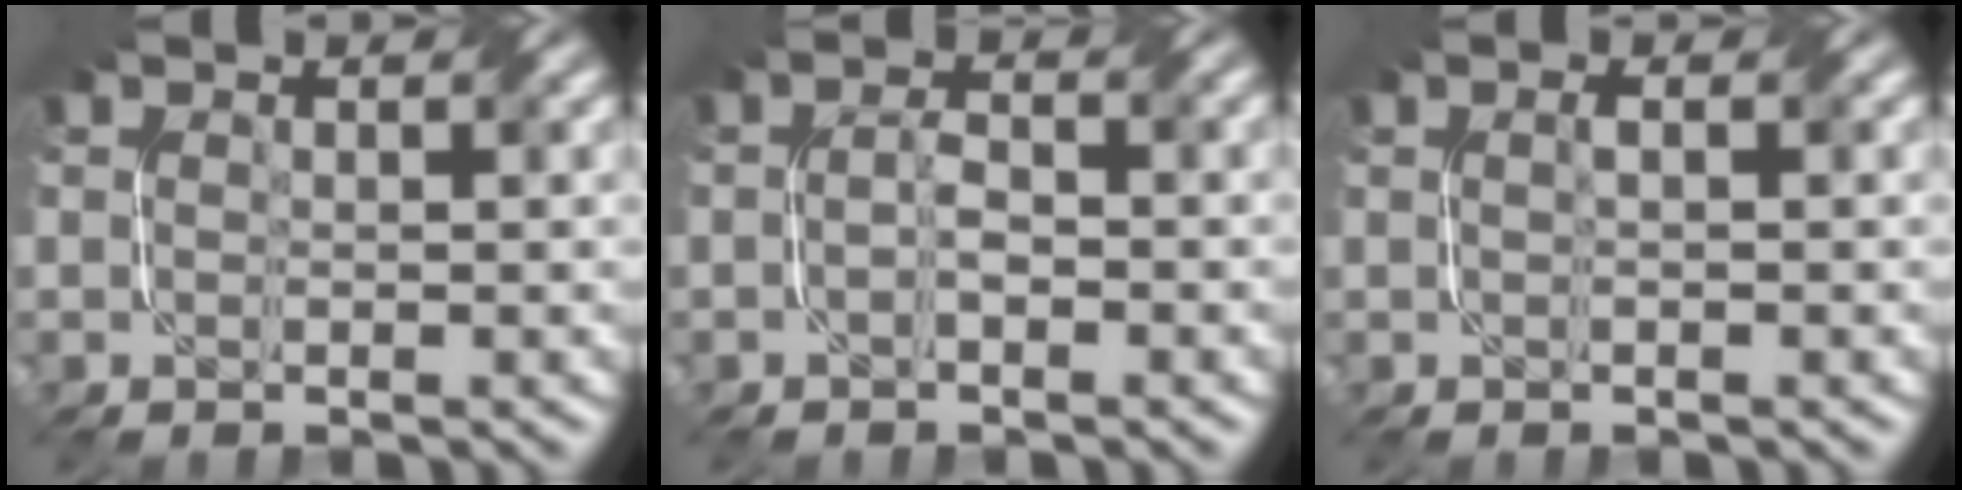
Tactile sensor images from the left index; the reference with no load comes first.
{"total": 1.6, "force": [-0.8, 0.5, 1.3], "torque": [-0.026, 0.003, -0.016]}
{"total": 0.8, "force": [0.2, 0.1, 0.8], "torque": [-0.015, 0.001, 0.000]}